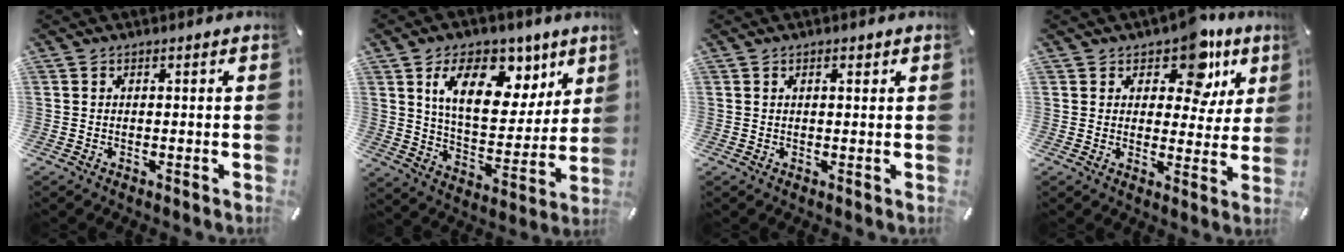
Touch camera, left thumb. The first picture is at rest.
{"total": 17.5, "force": [9.4, 9.9, 11.0], "torque": [-0.170, -0.038, 0.160]}
{"total": 1.3, "force": [0.6, 0.5, 1.1], "torque": [-0.022, 0.003, 0.009]}
{"total": 12.1, "force": [7.4, 6.5, 7.0], "torque": [-0.090, -0.042, 0.126]}